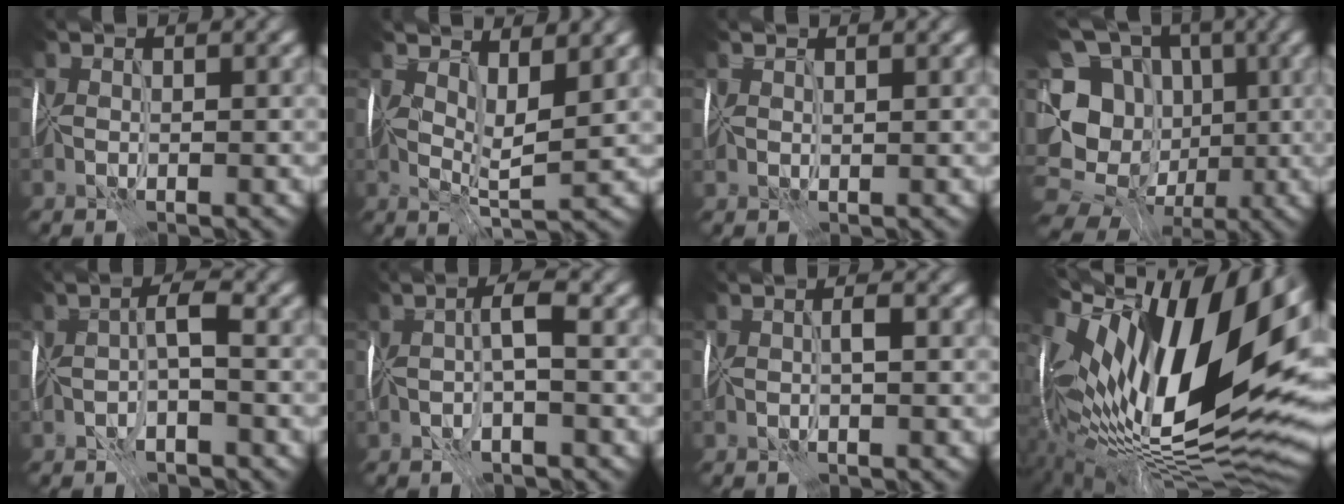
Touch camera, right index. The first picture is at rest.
{"total": 3.6, "force": [1.9, 0.8, 2.9], "torque": [-0.054, -0.007, 0.033]}
{"total": 0.8, "force": [0.8, 0.0, 0.1], "torque": [0.001, 0.002, 0.016]}
{"total": 13.8, "force": [-2.3, 12.1, 6.2], "torque": [-0.147, 0.003, -0.035]}
{"total": 2.1, "force": [-0.3, 0.2, 2.0], "torque": [-0.039, 0.006, -0.010]}
{"total": 2.3, "force": [0.3, 0.1, 2.3], "torque": [-0.046, 0.007, 0.001]}
{"total": 0.8, "force": [0.2, -0.1, 0.7], "torque": [-0.015, 0.004, 0.002]}
{"total": 17.9, "force": [3.5, 7.6, 15.9], "torque": [-0.275, 0.010, 0.045]}